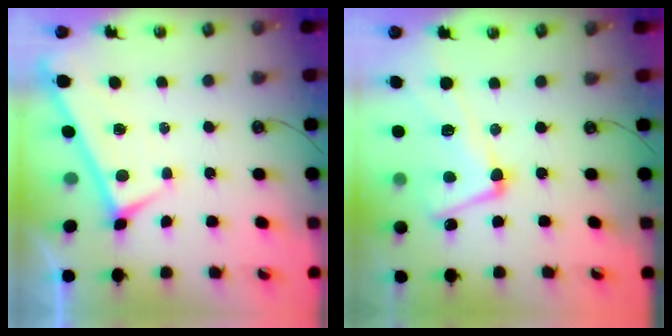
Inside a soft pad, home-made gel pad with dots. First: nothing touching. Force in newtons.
{"total": 7.3, "press": 7.1, "slide": 1.4}